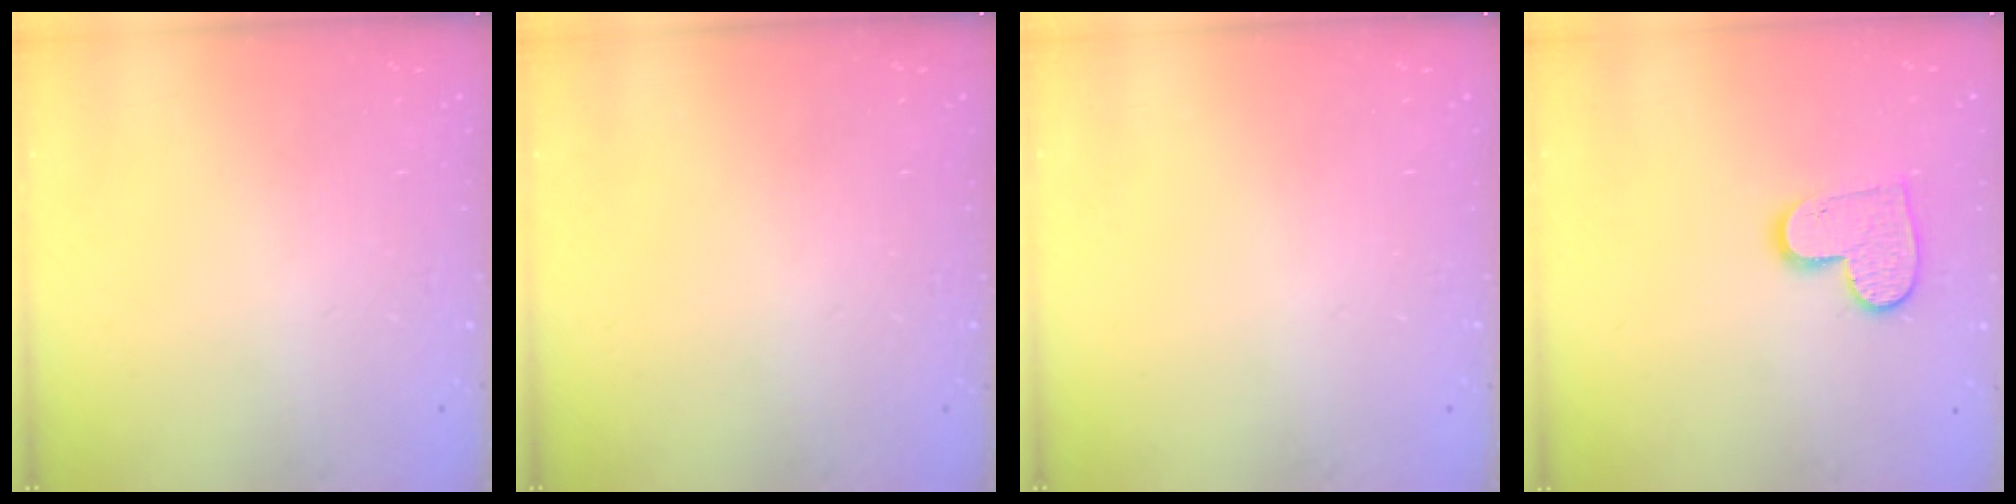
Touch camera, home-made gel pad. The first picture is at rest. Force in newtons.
{"total": 0.0}
{"total": 0.0}
{"total": 10.1, "press": 10.0, "slide": 0.6}